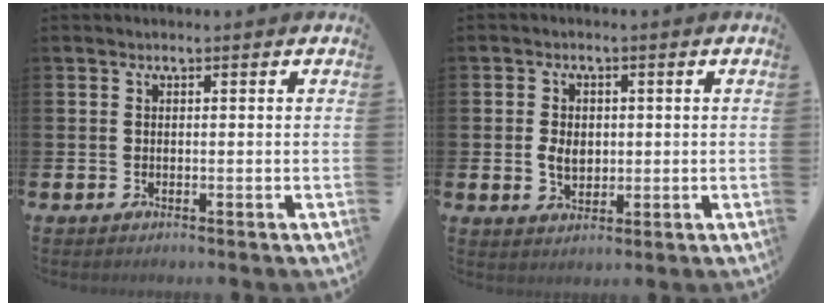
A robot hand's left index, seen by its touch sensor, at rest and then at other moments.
{"total": 3.5, "force": [0.1, 2.6, 2.4], "torque": [-0.030, 0.003, -0.005]}